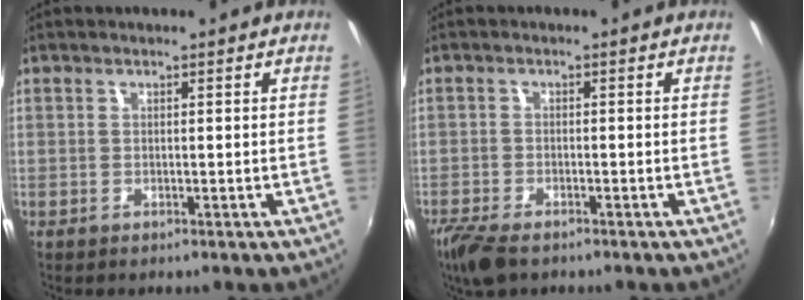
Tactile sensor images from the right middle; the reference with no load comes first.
{"total": 6.2, "force": [-4.7, 2.2, 3.5], "torque": [-0.093, -0.026, -0.091]}